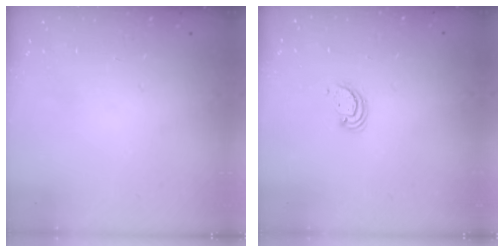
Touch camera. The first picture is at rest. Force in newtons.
{"total": 2.3, "press": 2.3, "slide": 0.2}